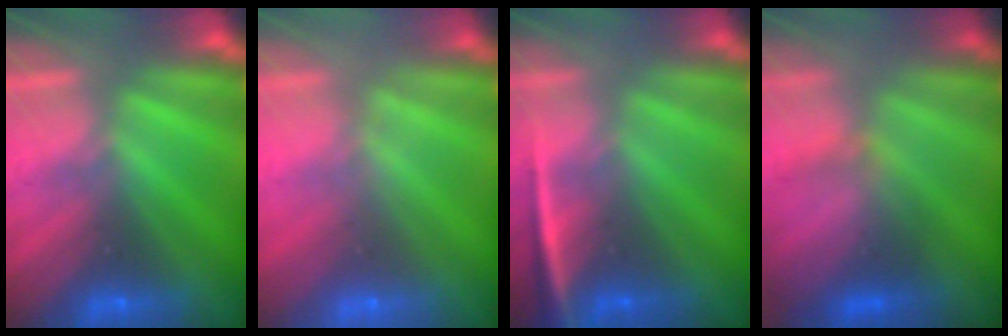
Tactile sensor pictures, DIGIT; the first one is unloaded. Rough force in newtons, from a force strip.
{"total": 1.9}
{"total": 2.4}
{"total": 4.5}